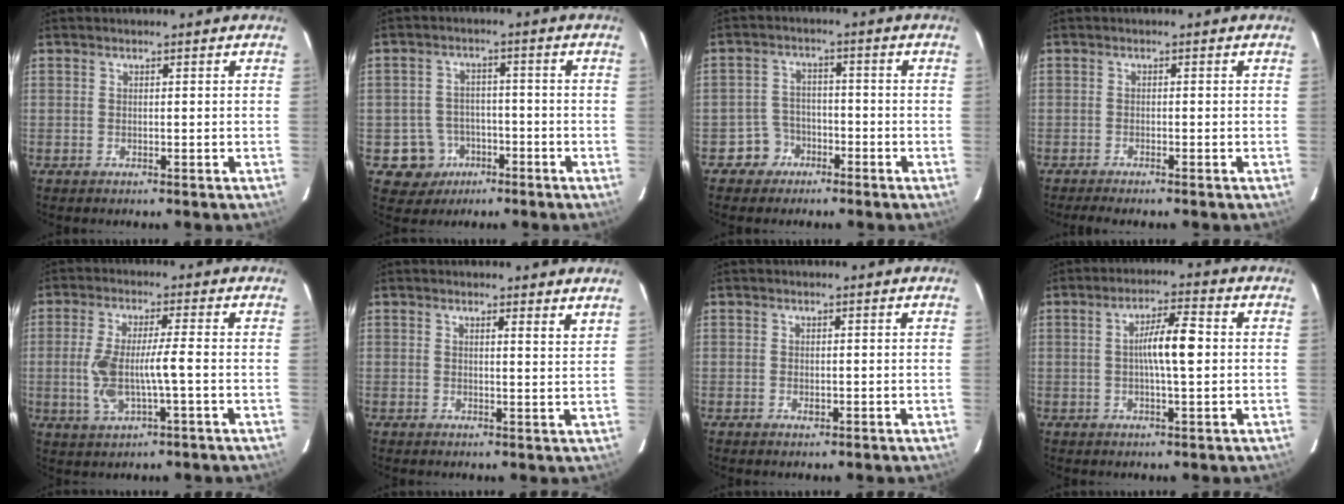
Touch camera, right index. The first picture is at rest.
{"total": 6.3, "force": [-2.5, 5.8, 0.5], "torque": [-0.005, 0.013, -0.033]}
{"total": 4.4, "force": [-2.5, 3.5, 0.0], "torque": [0.004, 0.016, -0.043]}
{"total": 4.5, "force": [-3.9, 0.3, 2.3], "torque": [-0.029, -0.007, -0.056]}
{"total": 7.7, "force": [-1.1, 1.0, 7.6], "torque": [-0.159, 0.003, -0.018]}
{"total": 3.3, "force": [3.1, 0.3, 1.3], "torque": [-0.019, -0.015, 0.025]}
{"total": 0.9, "force": [-0.3, 0.5, 0.6], "torque": [-0.013, -0.001, -0.003]}
{"total": 6.6, "force": [0.3, 0.7, 6.6], "torque": [-0.118, 0.012, 0.001]}